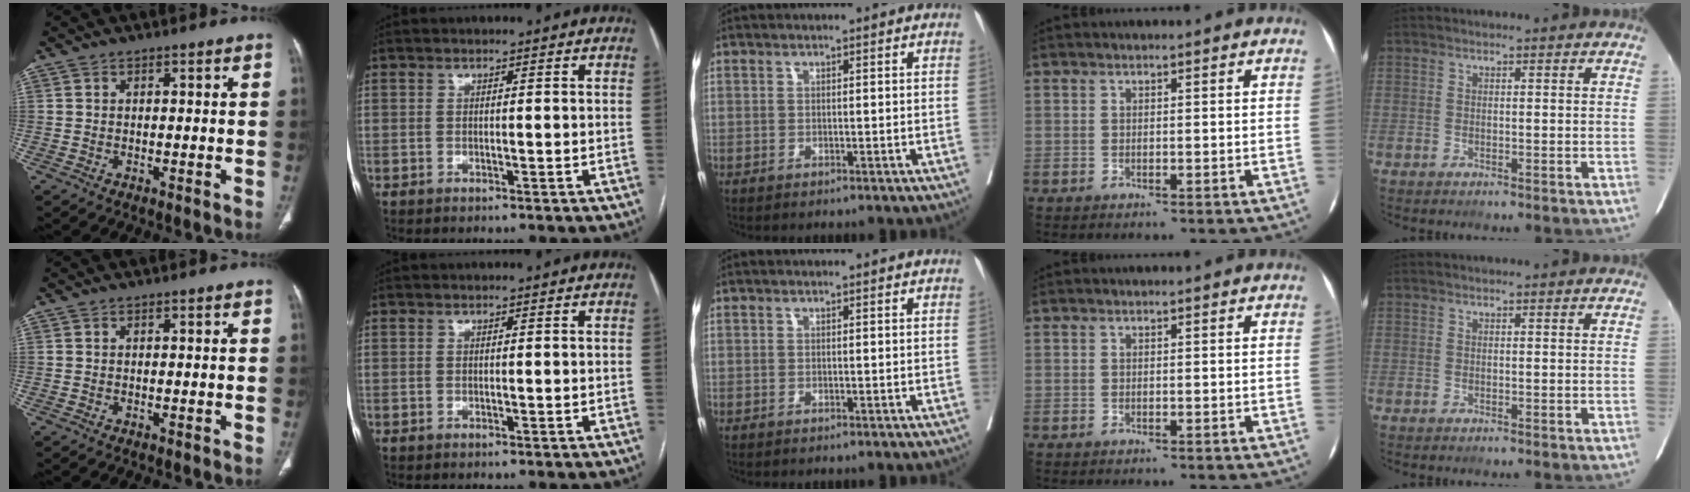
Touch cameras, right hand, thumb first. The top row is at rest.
{}